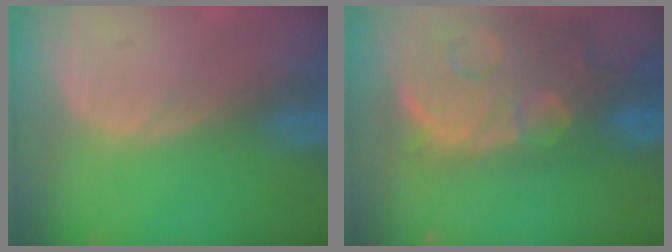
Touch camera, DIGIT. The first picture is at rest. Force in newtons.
{"total": 14.8, "press": 12.0, "slide": 8.7}